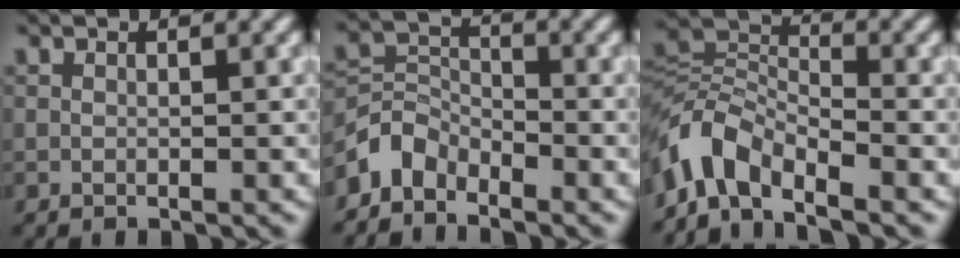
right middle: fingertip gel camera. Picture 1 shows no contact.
{"total": 3.4, "force": [-2.8, 1.7, 0.7], "torque": [-0.012, 0.008, -0.069]}
{"total": 5.8, "force": [-4.0, 2.5, 3.3], "torque": [-0.053, 0.004, -0.092]}